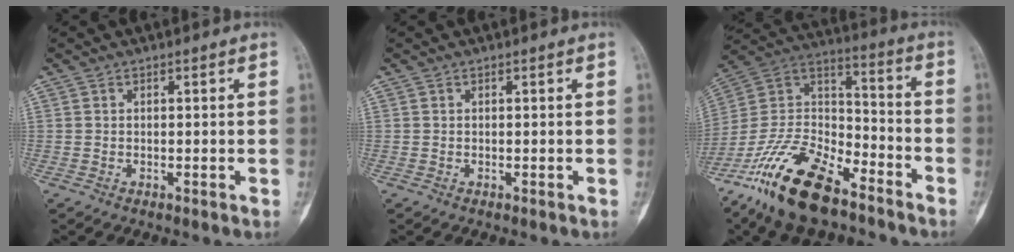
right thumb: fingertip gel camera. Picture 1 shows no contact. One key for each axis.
{"total": 0.0}
{"total": 22.0, "fx": -14.9, "fy": 9.2, "fz": 13.3, "tx": -0.271, "ty": 0.067, "tz": -0.280}